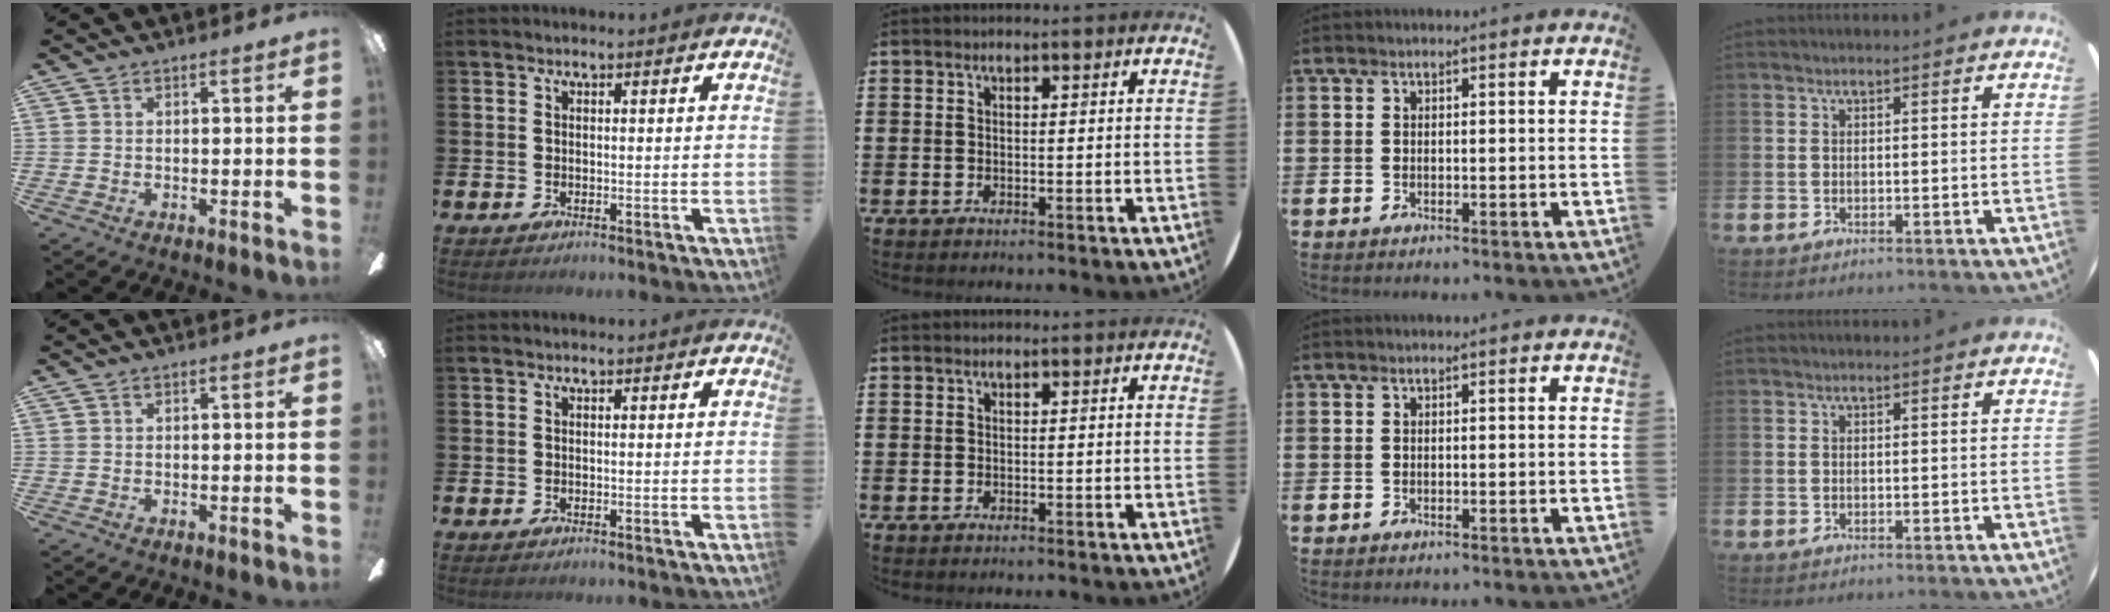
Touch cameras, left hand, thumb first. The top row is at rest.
{}